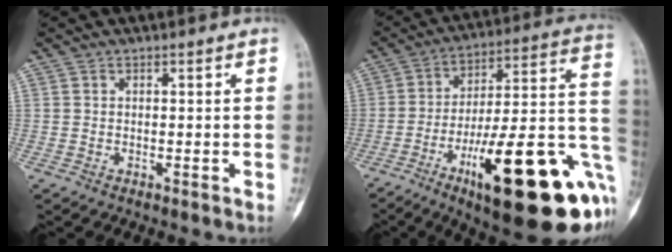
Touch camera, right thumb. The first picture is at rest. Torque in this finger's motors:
{"motor_torque": [3.16, 1.84, 1.37, -1.40, 0.71]}